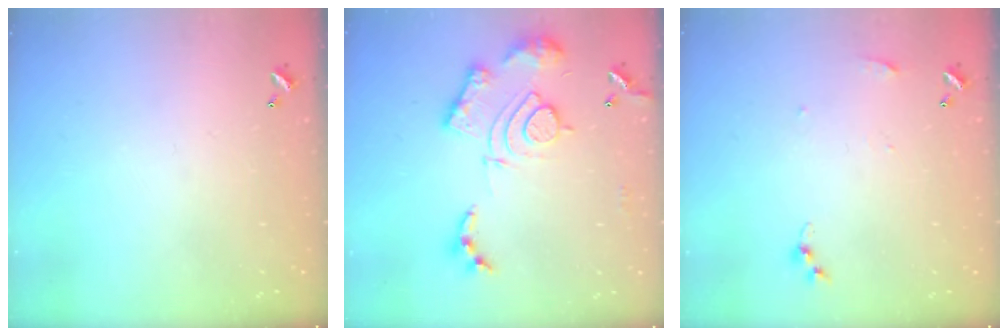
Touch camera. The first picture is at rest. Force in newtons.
{"total": 17.4, "press": 17.3, "slide": 1.7}
{"total": 3.8, "press": 3.8, "slide": 0.5}